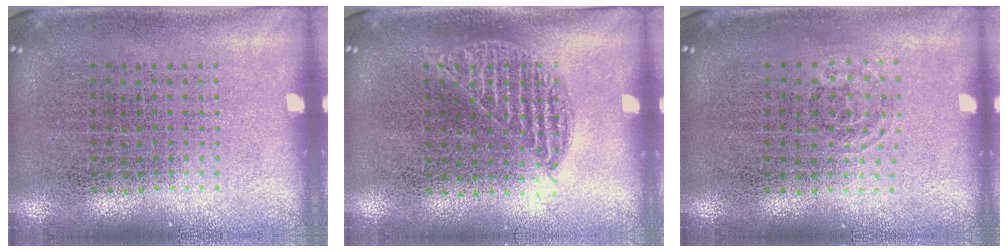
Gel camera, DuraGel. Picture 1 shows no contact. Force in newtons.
{"total": 0.8, "press": 0.8, "slide": 0.4}
{"total": 0.8, "press": 0.5, "slide": 0.6}